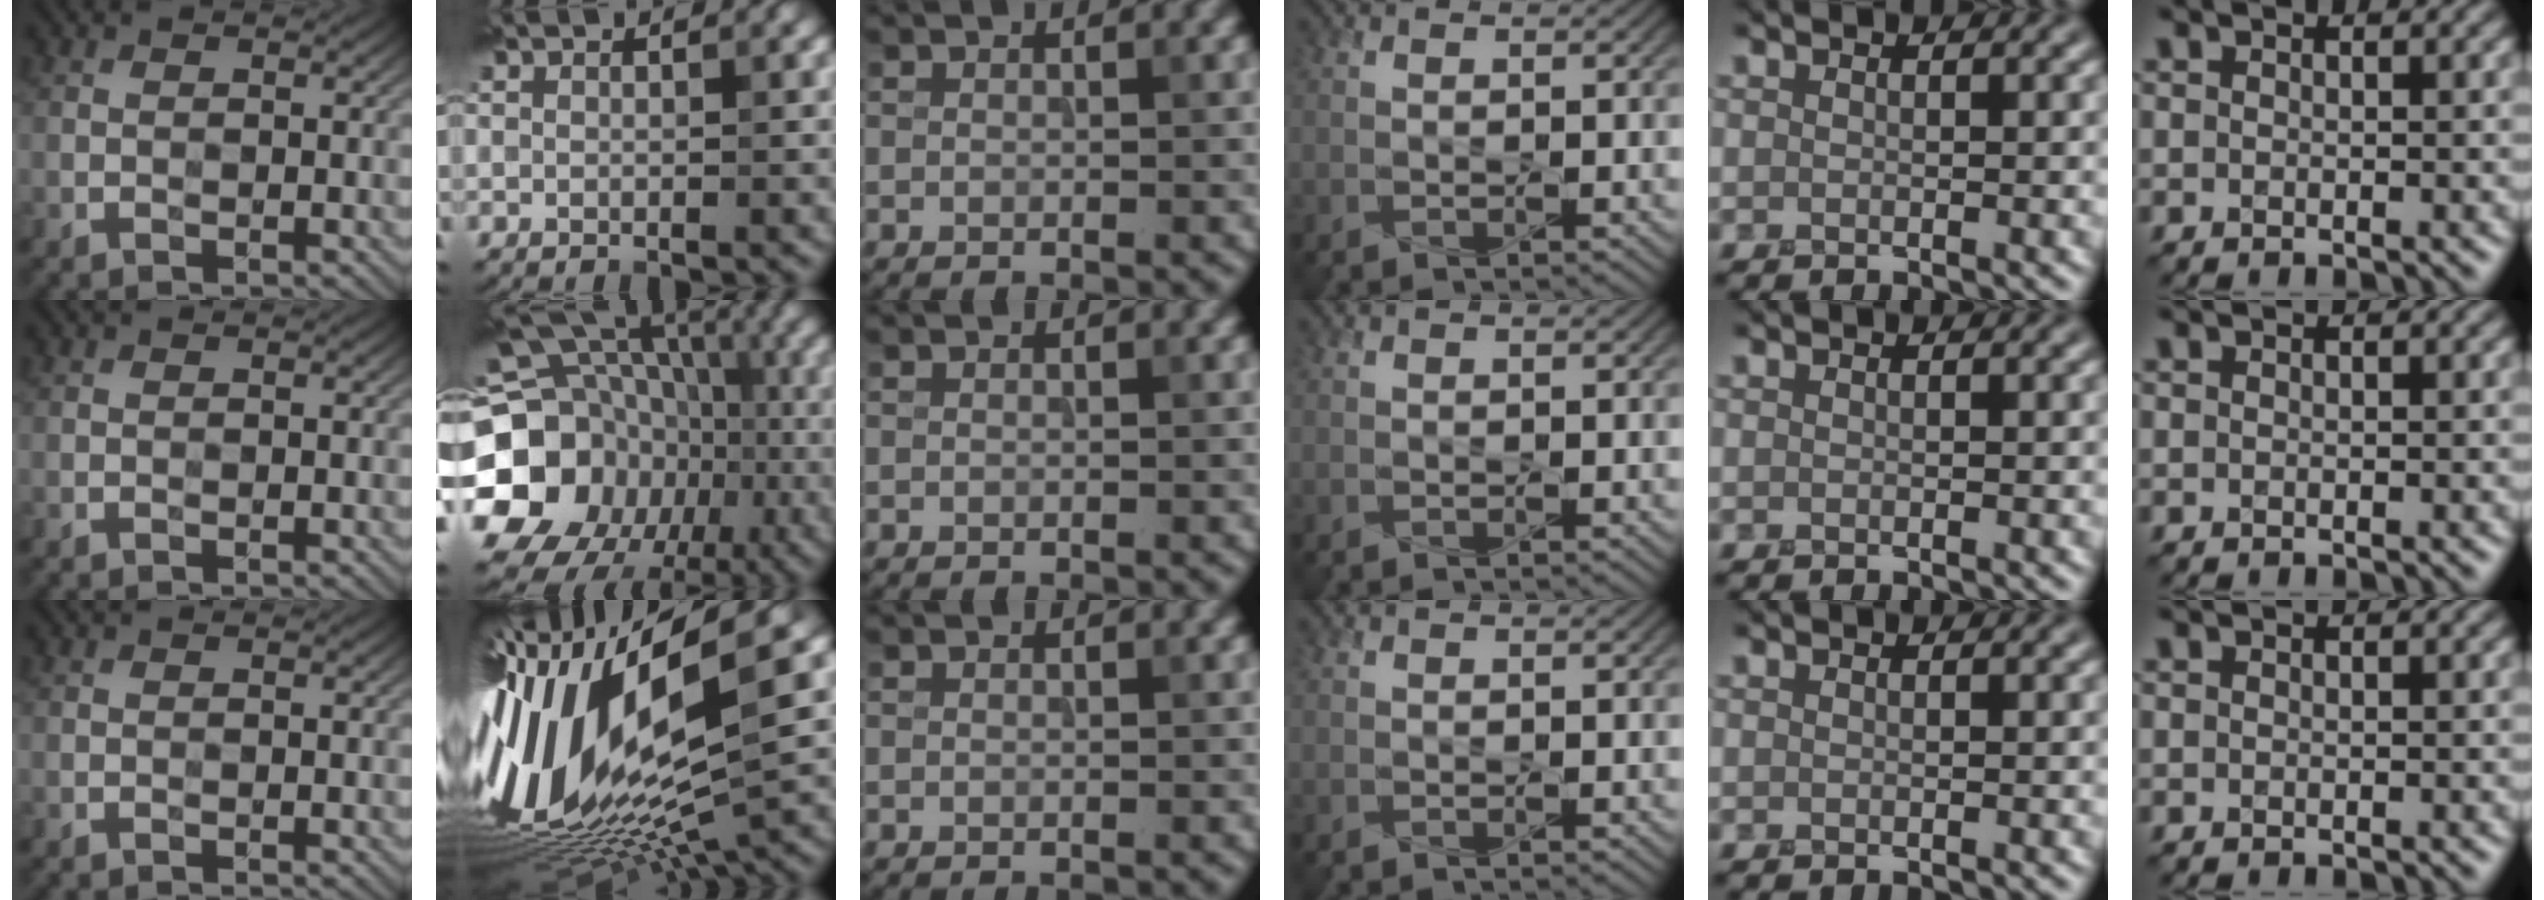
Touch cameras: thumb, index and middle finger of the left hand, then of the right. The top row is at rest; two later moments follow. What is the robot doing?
{"motion": "press", "object": "sticky note"}